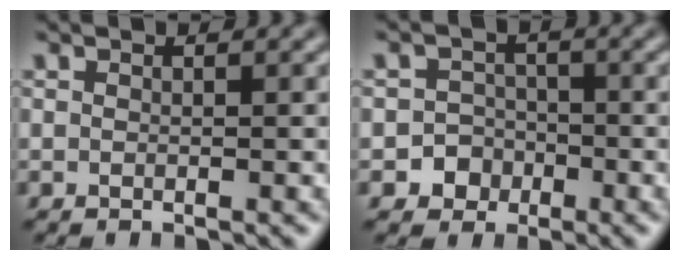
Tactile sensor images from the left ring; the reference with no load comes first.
{"total": 2.9, "force": [-1.4, 2.6, 0.3], "torque": [0.026, 0.007, -0.032]}